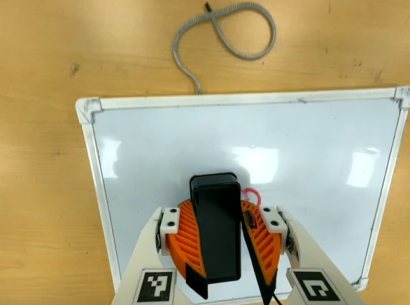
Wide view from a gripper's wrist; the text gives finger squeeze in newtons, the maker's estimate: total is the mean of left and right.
{"total": 16.1, "left": 18.2, "right": 14.0}